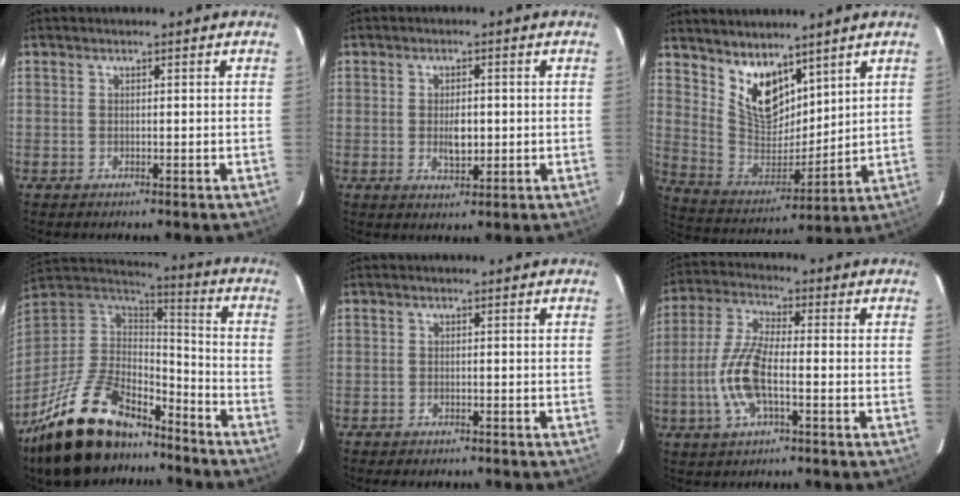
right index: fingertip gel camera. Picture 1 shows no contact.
{"total": 4.3, "force": [-0.4, 2.3, 3.6], "torque": [-0.063, -0.003, -0.002]}
{"total": 12.3, "force": [8.2, 6.2, 6.6], "torque": [-0.123, -0.004, 0.172]}
{"total": 26.5, "force": [-18.8, 11.7, 14.6], "torque": [-0.297, -0.006, -0.304]}
{"total": 3.3, "force": [-2.8, 1.3, 1.1], "torque": [-0.031, -0.007, -0.044]}
{"total": 10.6, "force": [-3.0, 3.3, 9.6], "torque": [-0.209, 0.002, -0.063]}